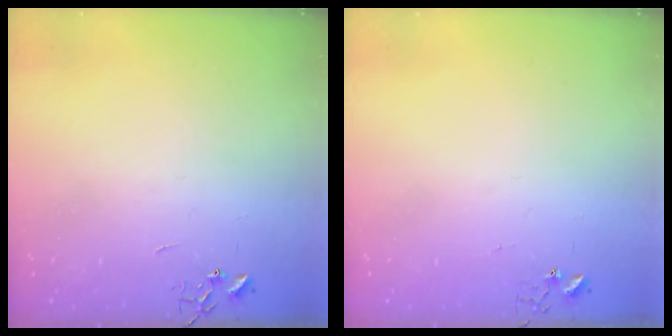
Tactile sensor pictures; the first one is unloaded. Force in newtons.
{"total": 5.0, "press": 5.0, "slide": 0.3}